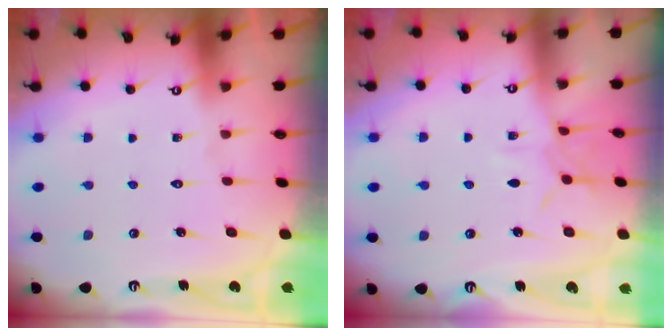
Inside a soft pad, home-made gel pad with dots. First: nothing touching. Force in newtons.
{"total": 6.4, "press": 6.4, "slide": 0.3}